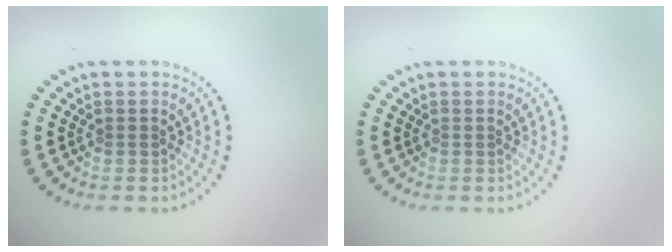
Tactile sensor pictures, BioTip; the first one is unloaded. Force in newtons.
{"total": 0.0}